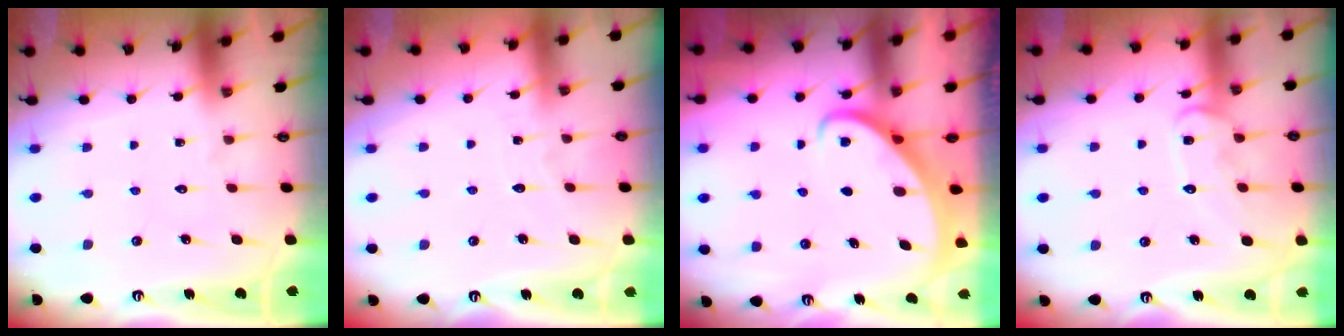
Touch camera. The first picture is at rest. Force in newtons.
{"total": 2.1, "press": 2.1, "slide": 0.3}
{"total": 2.2, "press": 2.2, "slide": 0.3}
{"total": 11.4, "press": 11.4, "slide": 1.0}